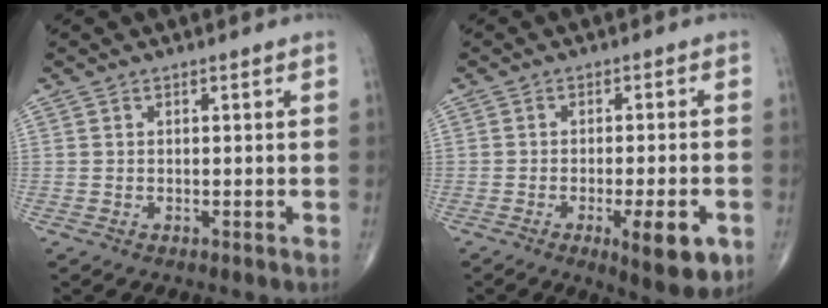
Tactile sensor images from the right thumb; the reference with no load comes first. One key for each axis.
{"total": 9.3, "fx": -3.6, "fy": 2.4, "fz": 8.2, "tx": -0.111, "ty": -0.002, "tz": -0.046}